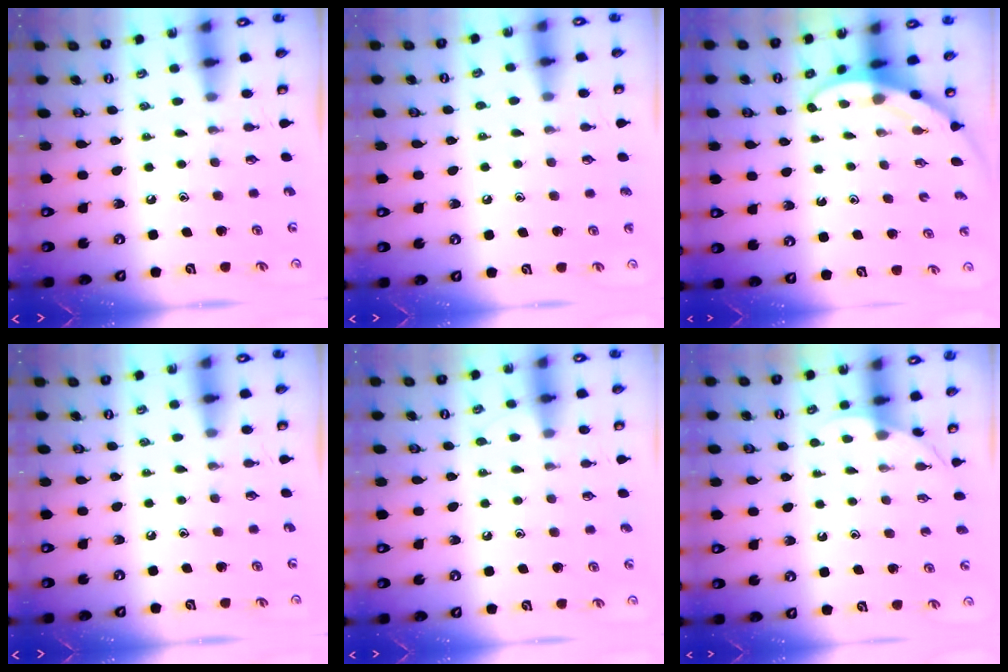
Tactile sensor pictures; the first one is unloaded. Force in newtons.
{"total": 2.9, "press": 2.9, "slide": 0.4}
{"total": 3.2, "press": 3.2, "slide": 0.1}
{"total": 0.0}
{"total": 4.1, "press": 4.1, "slide": 0.4}
{"total": 3.1, "press": 3.1, "slide": 0.3}